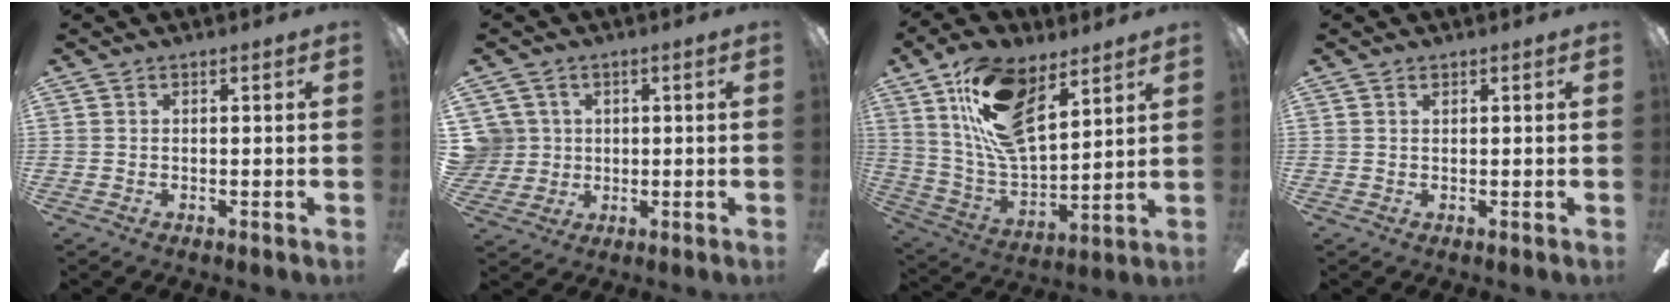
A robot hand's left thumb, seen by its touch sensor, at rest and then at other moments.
{"total": 6.3, "force": [1.4, 6.1, 0.5], "torque": [-0.026, 0.005, 0.030]}
{"total": 18.9, "force": [10.6, 8.7, 13.0], "torque": [-0.266, -0.041, 0.185]}
{"total": 0.5, "force": [0.3, 0.3, 0.3], "torque": [-0.006, 0.001, 0.006]}